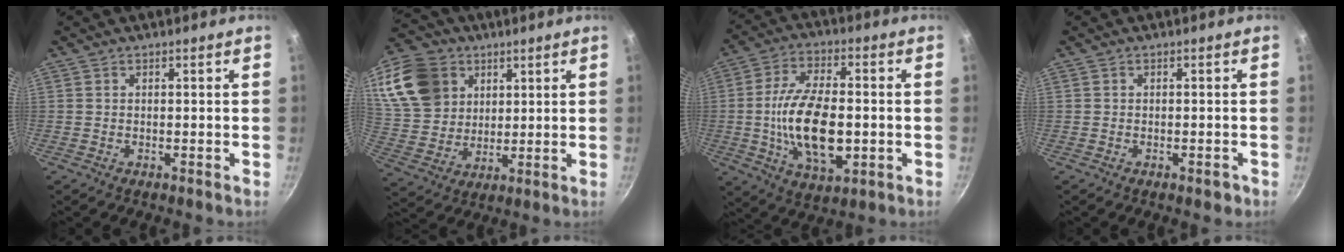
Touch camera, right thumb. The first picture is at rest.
{"total": 17.7, "force": [7.5, 13.7, 8.3], "torque": [-0.153, -0.012, 0.151]}
{"total": 16.9, "force": [-1.9, 8.5, 14.4], "torque": [-0.254, 0.010, -0.034]}
{"total": 1.8, "force": [-0.9, 0.9, 1.2], "torque": [-0.009, 0.009, -0.009]}